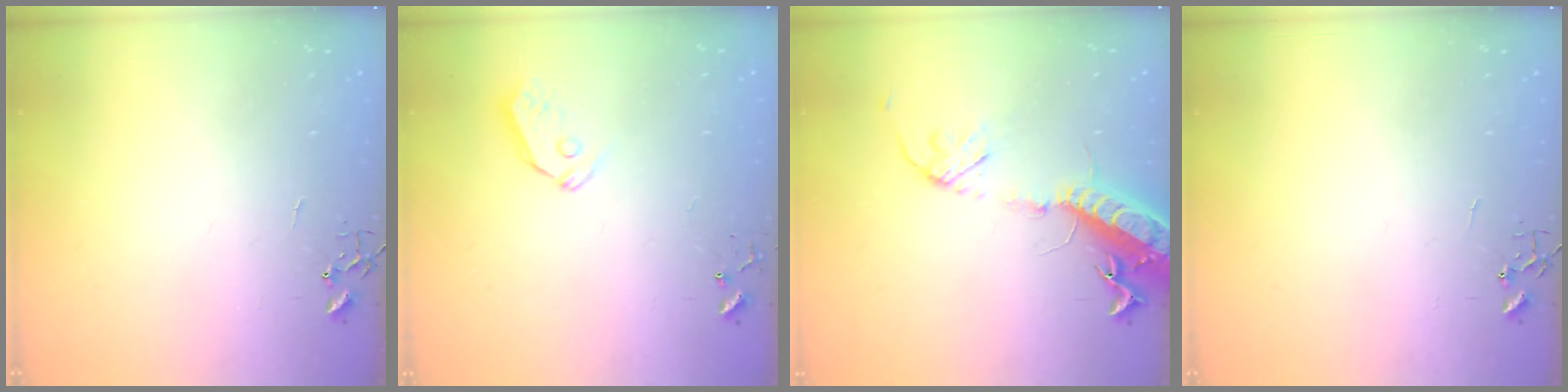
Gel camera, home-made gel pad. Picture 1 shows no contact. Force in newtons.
{"total": 4.8, "press": 4.8, "slide": 0.4}
{"total": 17.1, "press": 16.6, "slide": 4.0}
{"total": 0.0}